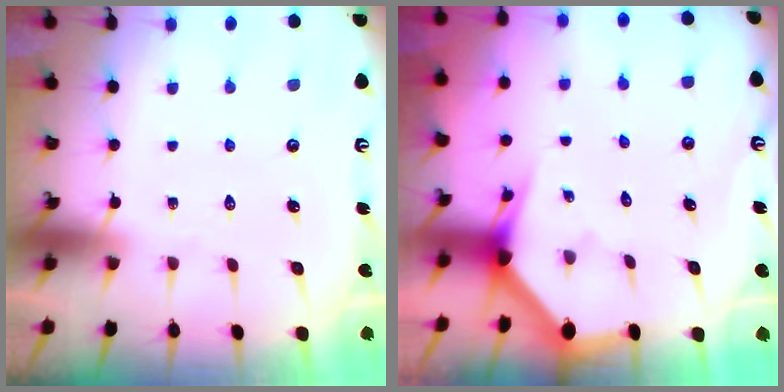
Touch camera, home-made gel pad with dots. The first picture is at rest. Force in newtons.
{"total": 2.8, "press": 2.8, "slide": 0.1}